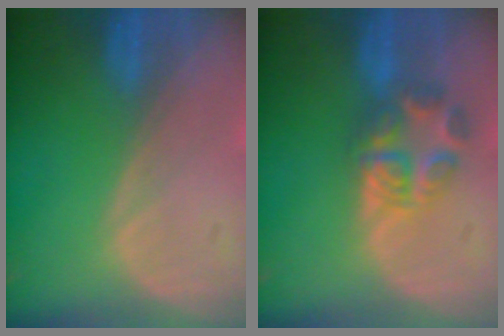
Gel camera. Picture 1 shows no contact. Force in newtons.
{"total": 5.6, "press": 5.5, "slide": 1.0}